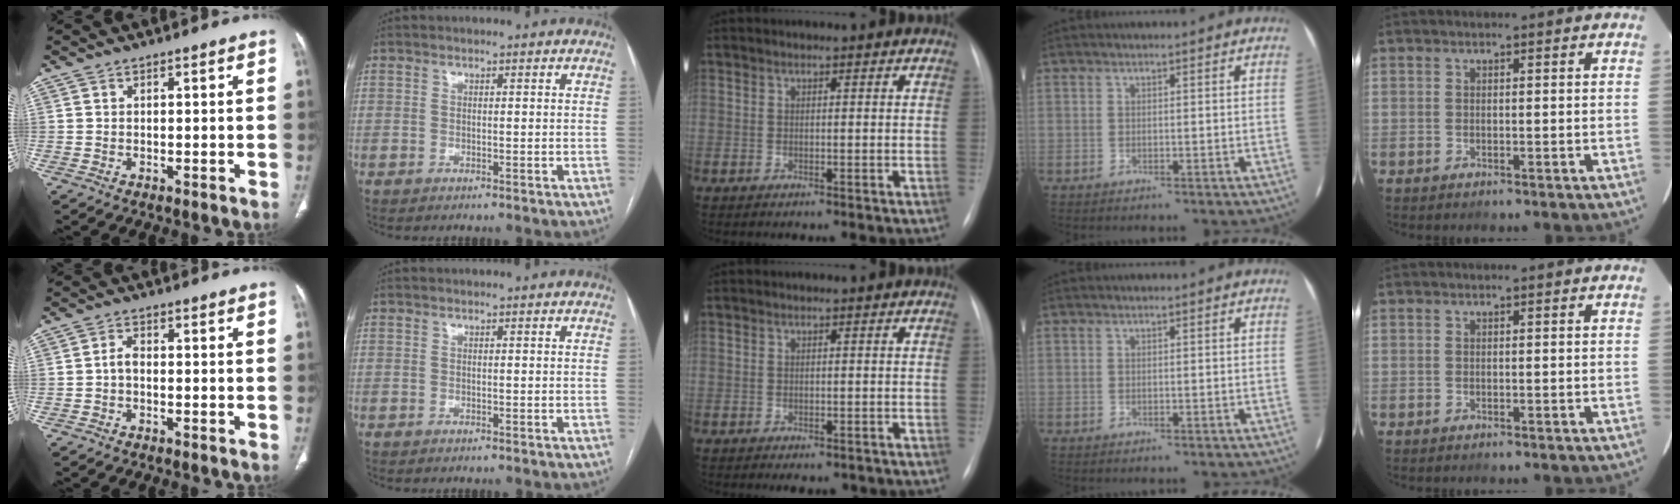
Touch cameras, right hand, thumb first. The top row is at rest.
{"thumb": {"total": 1.9, "force": [-0.5, 1.1, 1.5], "torque": [-0.027, 0.008, -0.014]}, "middle": {"total": 2.3, "force": [-1.6, 1.2, 1.2], "torque": [-0.009, -0.002, -0.013]}}